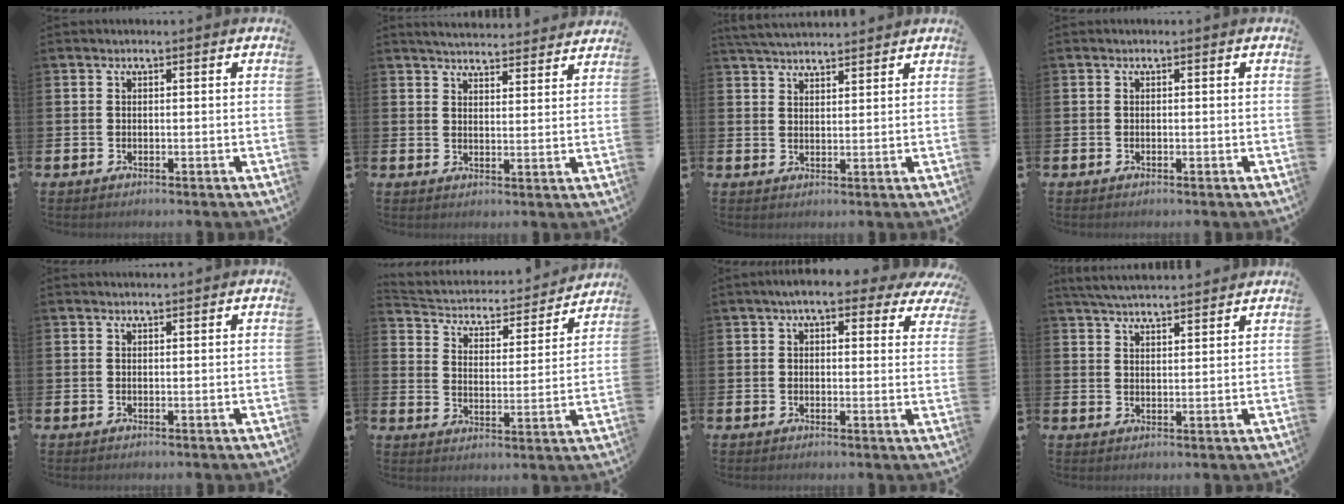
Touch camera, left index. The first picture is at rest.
{"total": 4.5, "force": [4.5, 0.3, 0.2], "torque": [-0.017, -0.029, 0.080]}
{"total": 4.2, "force": [4.1, 0.5, 0.6], "torque": [-0.022, -0.016, 0.078]}
{"total": 0.0}
{"total": 0.7, "force": [0.7, -0.1, 0.0], "torque": [0.006, -0.003, 0.012]}
{"total": 4.1, "force": [3.7, 1.5, 0.9], "torque": [-0.049, -0.035, 0.053]}
{"total": 5.9, "force": [4.6, 1.9, 3.2], "torque": [-0.053, -0.011, 0.078]}
{"total": 4.6, "force": [4.6, 0.1, 0.8], "torque": [-0.034, -0.018, 0.084]}